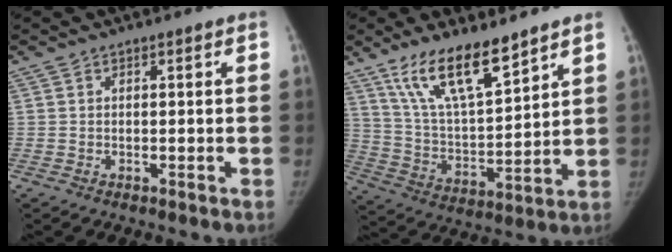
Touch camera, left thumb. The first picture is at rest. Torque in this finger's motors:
{"motor_torque": [0.18, 0.12, 1.43, -1.34, 0.12]}